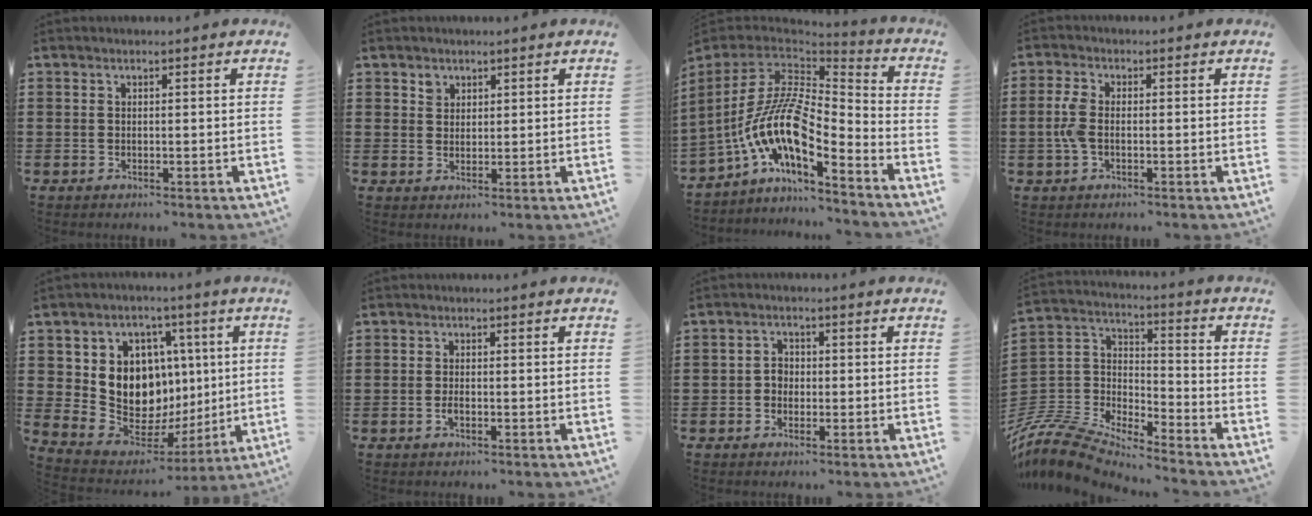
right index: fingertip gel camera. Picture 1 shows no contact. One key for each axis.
{"total": 1.8, "fx": 1.3, "fy": 1.3, "fz": 0.2, "tx": -0.008, "ty": 0.006, "tz": 0.025}
{"total": 13.9, "fx": -5.7, "fy": 5.4, "fz": 11.4, "tx": -0.269, "ty": -0.013, "tz": -0.127}
{"total": 3.6, "fx": -0.6, "fy": 1.6, "fz": 3.1, "tx": -0.086, "ty": -0.007, "tz": -0.019}
{"total": 11.3, "fx": 2.5, "fy": 9.9, "fz": 4.7, "tx": -0.110, "ty": -0.033, "tz": 0.052}
{"total": 1.1, "fx": -0.5, "fy": 0.4, "fz": 0.9, "tx": -0.018, "ty": -0.002, "tz": -0.008}
{"total": 1.9, "fx": -0.6, "fy": 1.6, "fz": 0.9, "tx": -0.021, "ty": 0.006, "tz": -0.013}
{"total": 8.2, "fx": -7.8, "fy": 1.8, "fz": 1.8, "tx": -0.074, "ty": -0.008, "tz": -0.167}